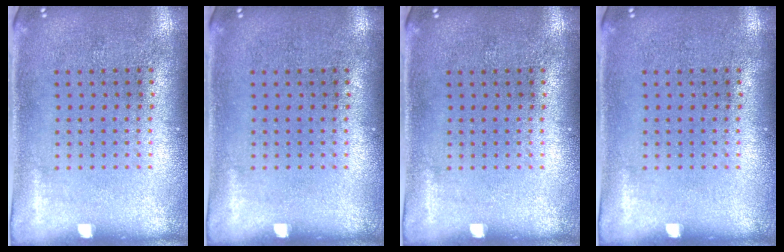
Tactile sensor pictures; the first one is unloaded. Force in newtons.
{"total": 0.0}
{"total": 0.0}
{"total": 0.0}